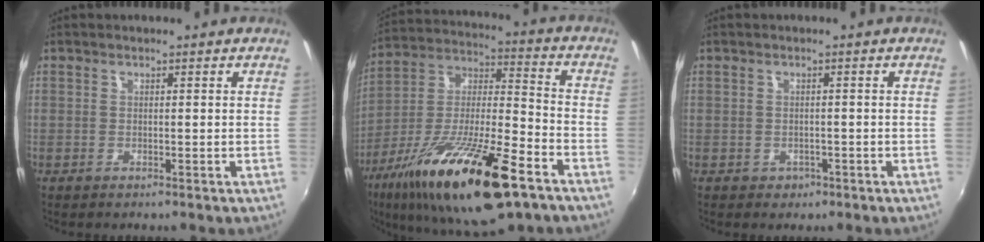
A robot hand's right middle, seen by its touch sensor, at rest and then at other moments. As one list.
[{"total": 25.4, "force": [-14.5, 6.1, 19.9], "torque": [-0.352, -0.038, -0.253]}, {"total": 1.7, "force": [-0.7, 1.5, 0.5], "torque": [-0.011, -0.004, -0.007]}]